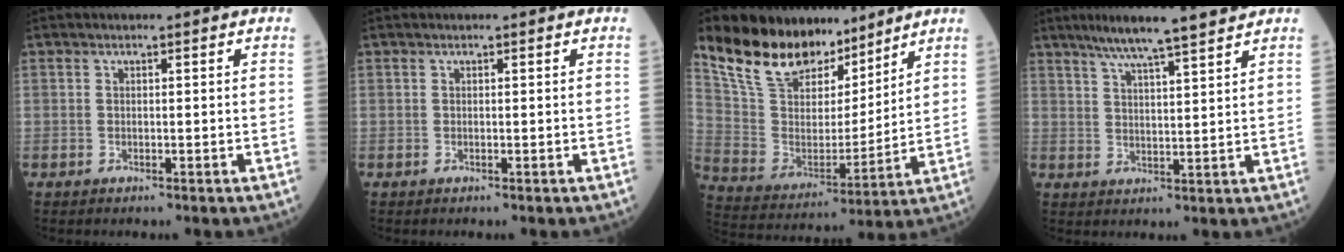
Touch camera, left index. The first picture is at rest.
{"total": 0.0}
{"total": 17.3, "force": [13.6, 7.6, 7.5], "torque": [-0.142, 0.020, 0.251]}
{"total": 9.3, "force": [7.8, -0.3, 5.1], "torque": [-0.084, 0.014, 0.118]}